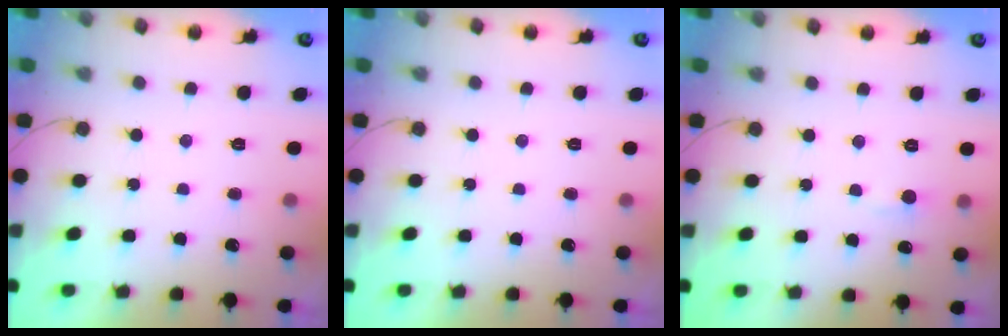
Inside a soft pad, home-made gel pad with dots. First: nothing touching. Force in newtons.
{"total": 0.0}
{"total": 3.1, "press": 3.0, "slide": 0.4}